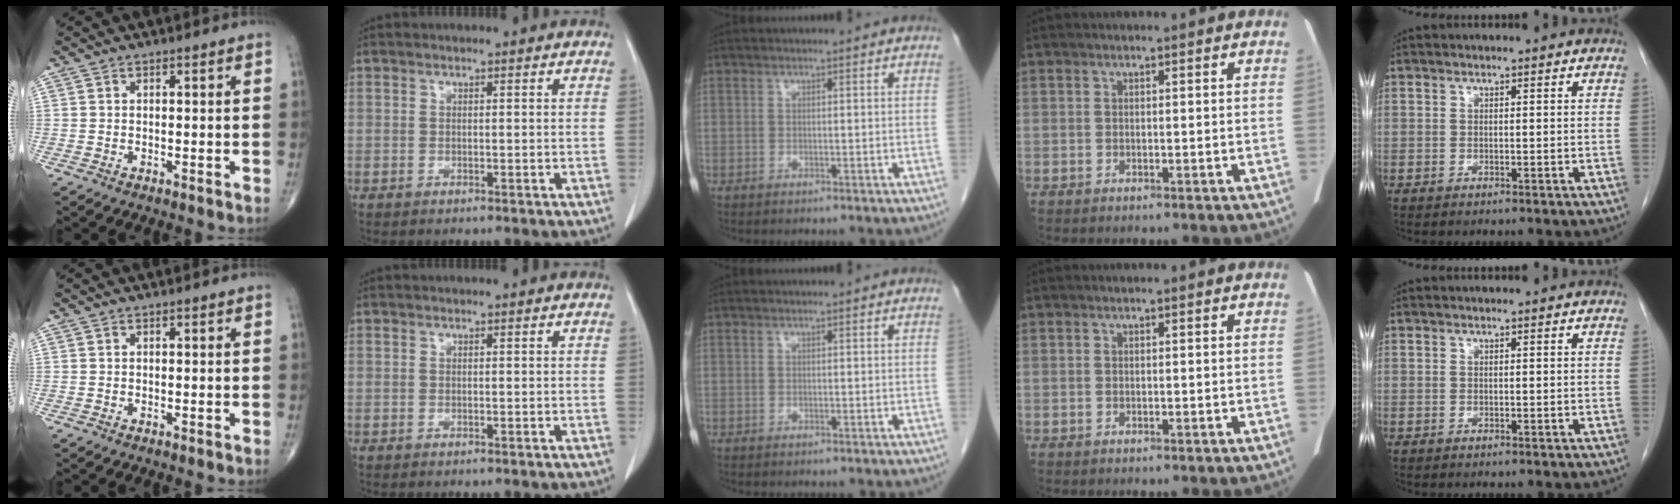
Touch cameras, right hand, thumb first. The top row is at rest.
{}